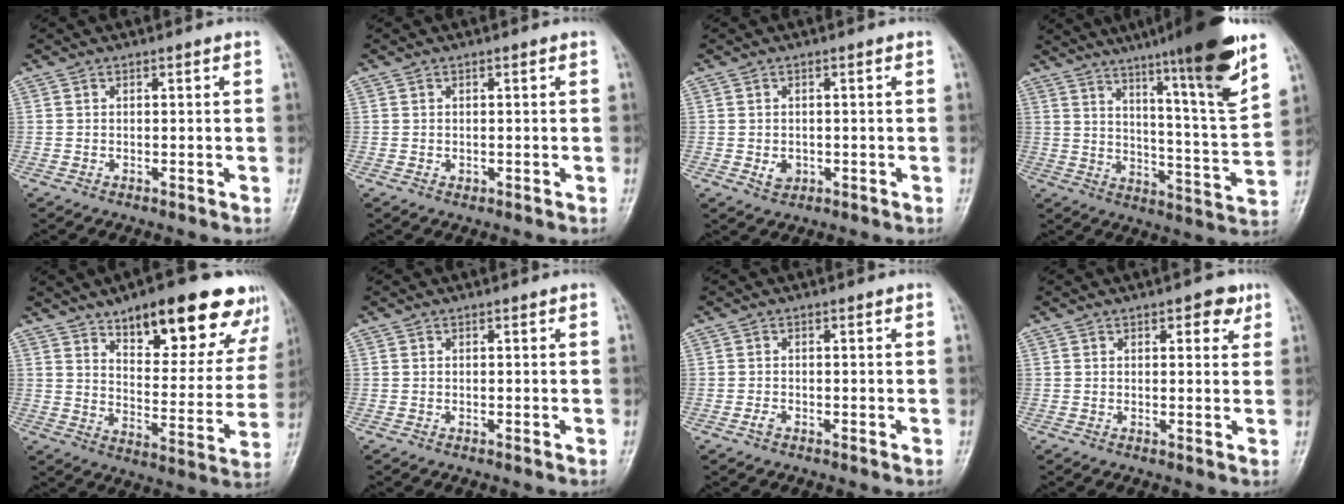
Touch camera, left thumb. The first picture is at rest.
{"total": 0.6, "force": [0.0, 0.5, 0.3], "torque": [-0.002, 0.000, 0.000]}
{"total": 2.4, "force": [-0.5, 1.9, 1.3], "torque": [-0.014, 0.000, -0.002]}
{"total": 21.1, "force": [13.4, 1.4, 16.2], "torque": [-0.219, -0.063, 0.201]}
{"total": 22.8, "force": [14.7, 8.9, 14.9], "torque": [-0.145, -0.053, 0.208]}
{"total": 0.0}
{"total": 0.9, "force": [-0.6, 0.5, 0.5], "torque": [-0.014, 0.000, -0.013]}
{"total": 4.0, "force": [2.1, 2.0, 2.8], "torque": [-0.016, -0.005, 0.020]}